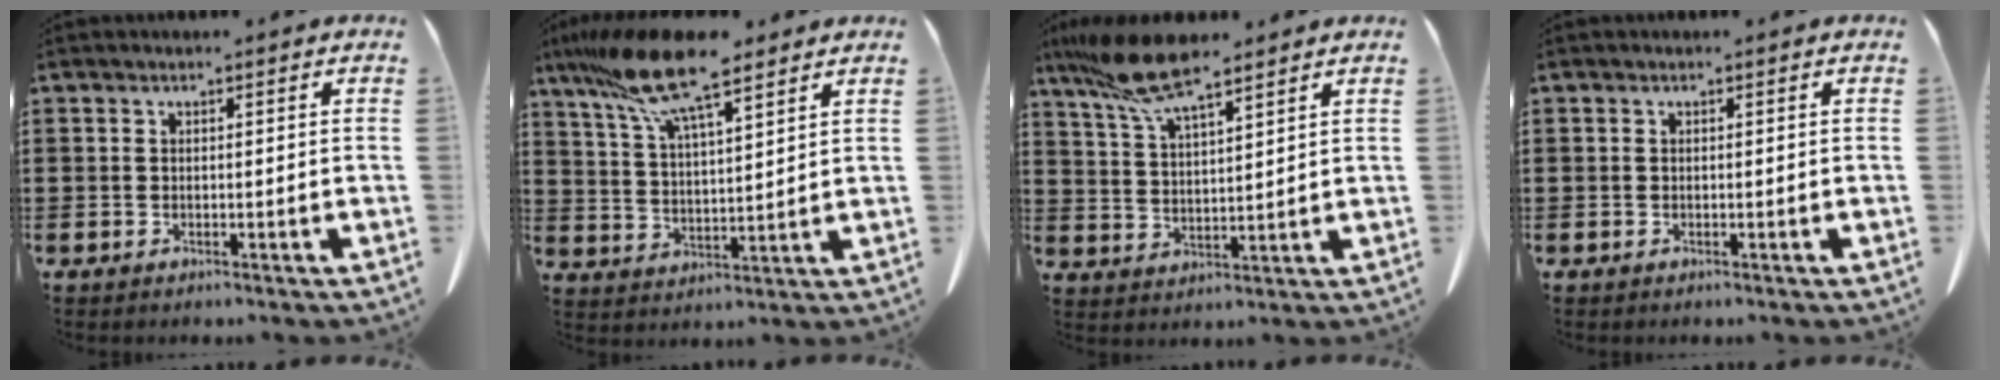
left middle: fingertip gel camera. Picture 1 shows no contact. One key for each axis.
{"total": 12.2, "fx": 9.0, "fy": 1.8, "fz": 8.1, "tx": -0.187, "ty": -0.028, "tz": 0.156}
{"total": 9.4, "fx": 7.1, "fy": 1.6, "fz": 6.0, "tx": -0.144, "ty": -0.019, "tz": 0.130}
{"total": 0.0}